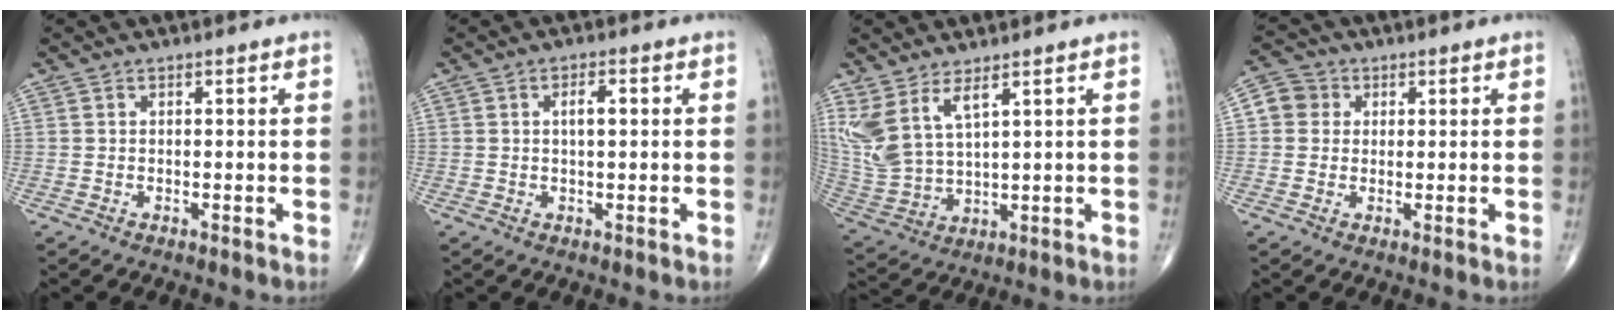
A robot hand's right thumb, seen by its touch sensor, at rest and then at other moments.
{"total": 3.0, "force": [0.5, 1.2, 2.7], "torque": [-0.045, 0.003, 0.008]}
{"total": 10.3, "force": [5.6, 4.1, 7.7], "torque": [-0.176, -0.029, 0.134]}
{"total": 5.2, "force": [1.0, 4.9, 1.5], "torque": [-0.009, 0.008, 0.010]}